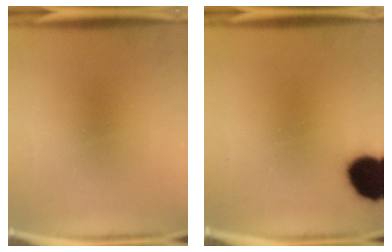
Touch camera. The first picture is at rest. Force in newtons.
{"total": 14.8}